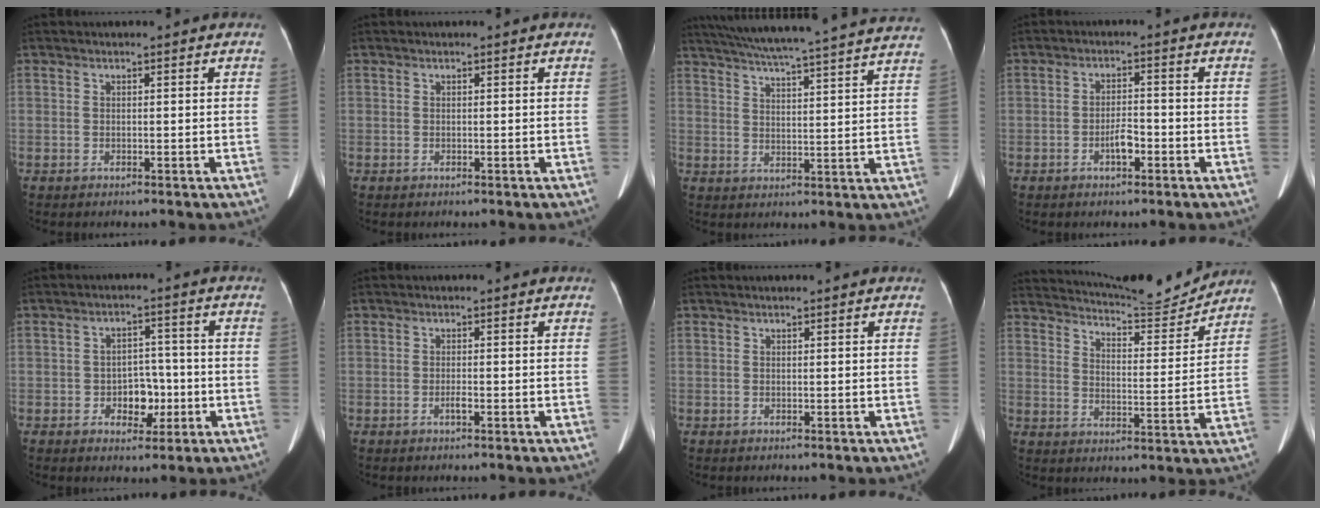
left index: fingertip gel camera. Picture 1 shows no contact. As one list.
[{"total": 0.0}, {"total": 27.7, "force": [25.1, 0.2, 11.6], "torque": [-0.195, -0.017, 0.320]}, {"total": 3.0, "force": [-1.6, 1.0, 2.3], "torque": [-0.042, 0.003, -0.029]}, {"total": 5.2, "force": [-1.7, 3.5, 3.4], "torque": [-0.053, 0.013, -0.023]}, {"total": 0.9, "force": [-0.6, 0.1, 0.7], "torque": [-0.018, -0.001, -0.010]}, {"total": 0.5, "force": [0.5, 0.0, 0.2], "torque": [0.000, 0.007, 0.010]}, {"total": 13.1, "force": [12.9, -0.1, 2.2], "torque": [-0.044, -0.027, 0.181]}]